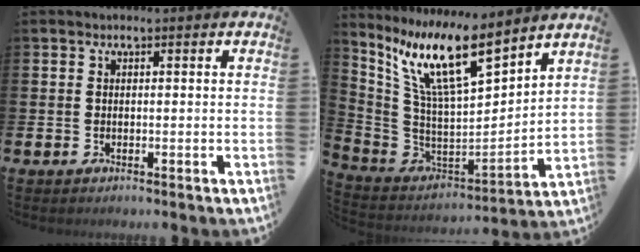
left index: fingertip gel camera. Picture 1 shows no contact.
{"total": 12.4, "force": [8.9, 2.7, 8.2], "torque": [-0.188, -0.049, 0.158]}